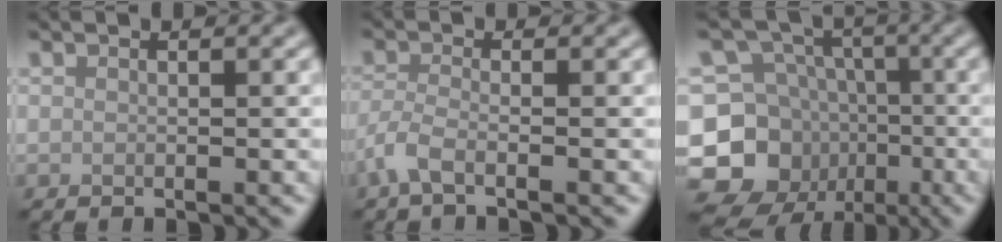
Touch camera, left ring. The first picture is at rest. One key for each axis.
{"total": 2.4, "fx": -1.5, "fy": 0.6, "fz": 1.8, "tx": -0.043, "ty": -0.006, "tz": -0.041}
{"total": 11.8, "fx": -5.0, "fy": 10.2, "fz": 3.4, "tx": -0.077, "ty": -0.005, "tz": -0.100}